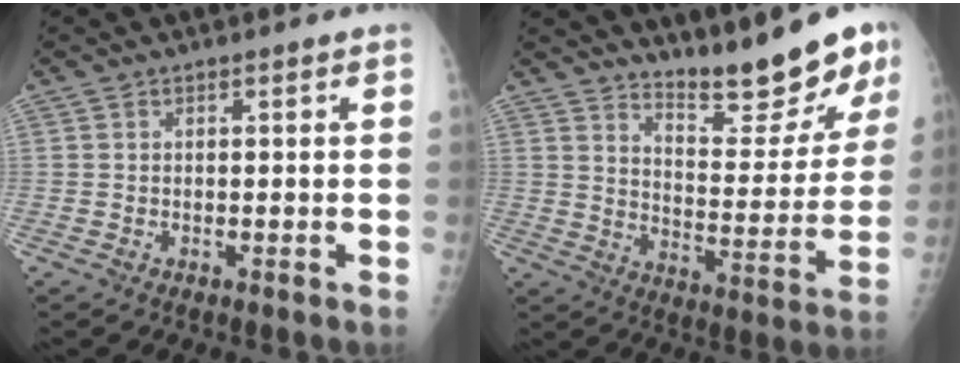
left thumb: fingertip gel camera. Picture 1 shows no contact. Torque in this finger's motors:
{"motor_torque": [0.36, 0.22, -0.26, -0.36, 0.17]}